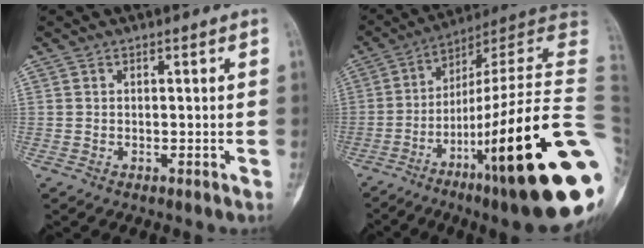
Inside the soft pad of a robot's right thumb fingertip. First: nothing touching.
{"total": 33.5, "force": [-8.4, 5.5, 32.0], "torque": [-0.384, 0.041, -0.135]}